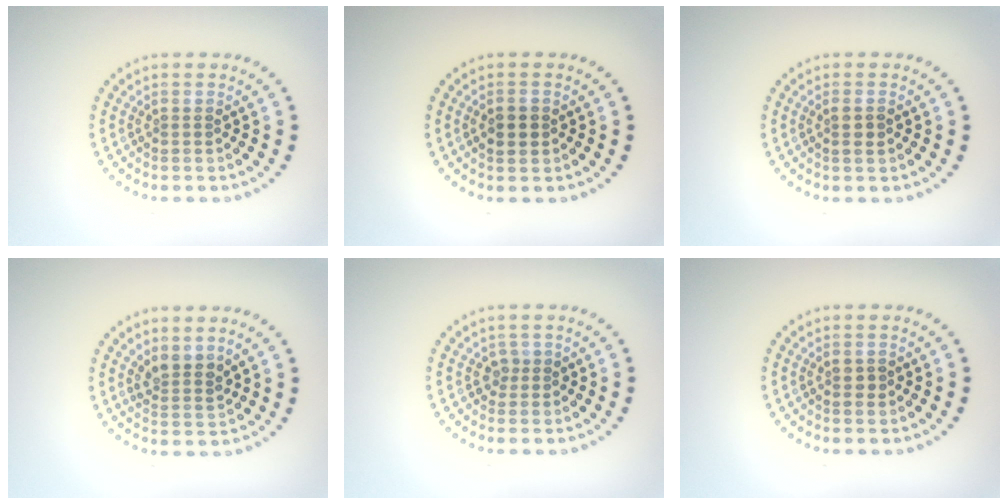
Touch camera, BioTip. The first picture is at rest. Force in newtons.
{"total": 2.3, "press": 2.3, "slide": 0.1}
{"total": 1.2, "press": 1.1, "slide": 0.5}
{"total": 2.4, "press": 1.9, "slide": 1.5}
{"total": 1.0, "press": 0.9, "slide": 0.6}
{"total": 1.1, "press": 1.1, "slide": 0.1}